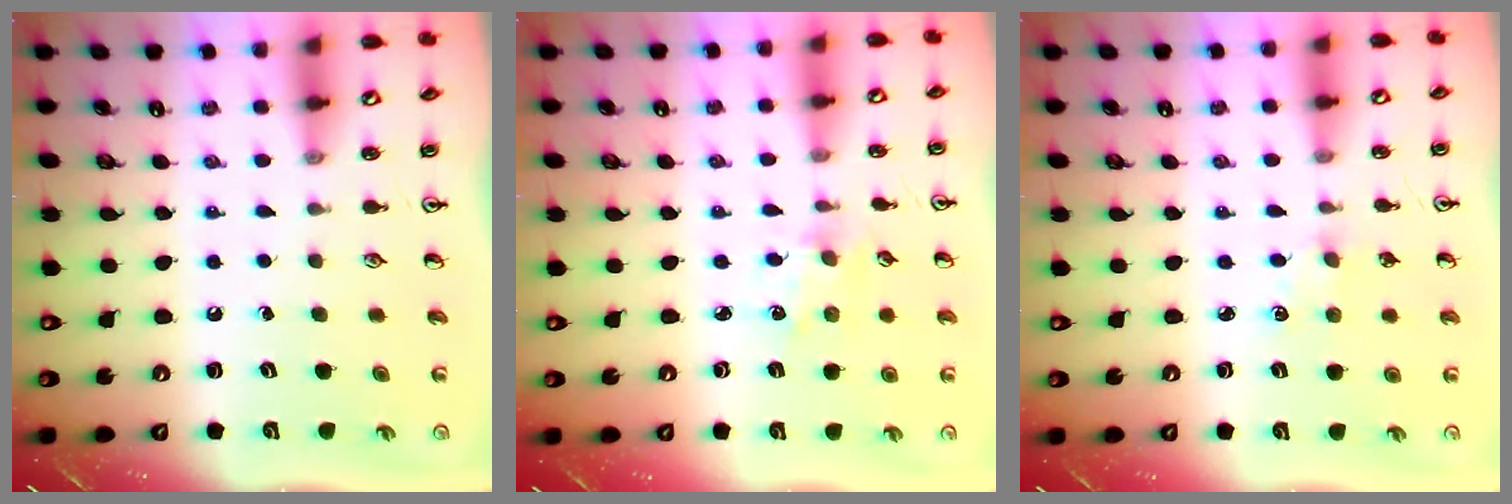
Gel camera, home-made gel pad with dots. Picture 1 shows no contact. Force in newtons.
{"total": 1.4, "press": 1.3, "slide": 0.2}
{"total": 1.7, "press": 1.6, "slide": 0.3}